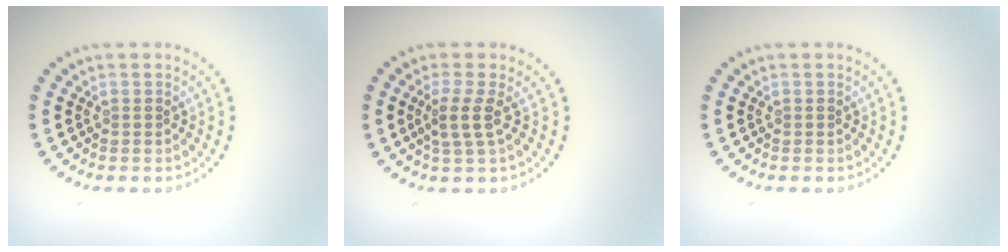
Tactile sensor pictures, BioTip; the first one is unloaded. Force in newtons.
{"total": 2.3, "press": 1.8, "slide": 1.5}
{"total": 0.0}